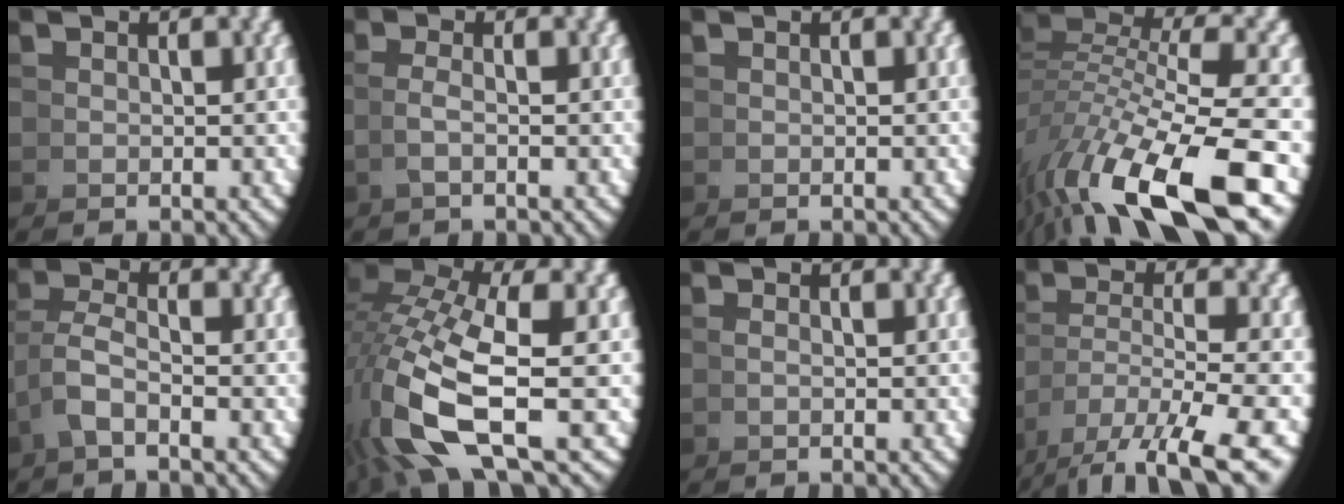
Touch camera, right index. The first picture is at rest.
{"total": 1.4, "force": [-0.2, -1.1, 0.9], "torque": [-0.021, -0.002, 0.000]}
{"total": 0.0}
{"total": 9.4, "force": [-2.8, 4.5, 7.7], "torque": [-0.153, -0.029, -0.023]}
{"total": 2.4, "force": [-0.3, 1.2, 2.0], "torque": [-0.048, -0.003, -0.006]}
{"total": 7.7, "force": [-0.5, 3.6, 6.8], "torque": [-0.178, -0.042, 0.021]}
{"total": 0.8, "force": [0.0, -0.8, 0.0], "torque": [-0.004, 0.001, 0.004]}
{"total": 8.5, "force": [-3.8, 3.5, 6.7], "torque": [-0.118, -0.044, -0.028]}